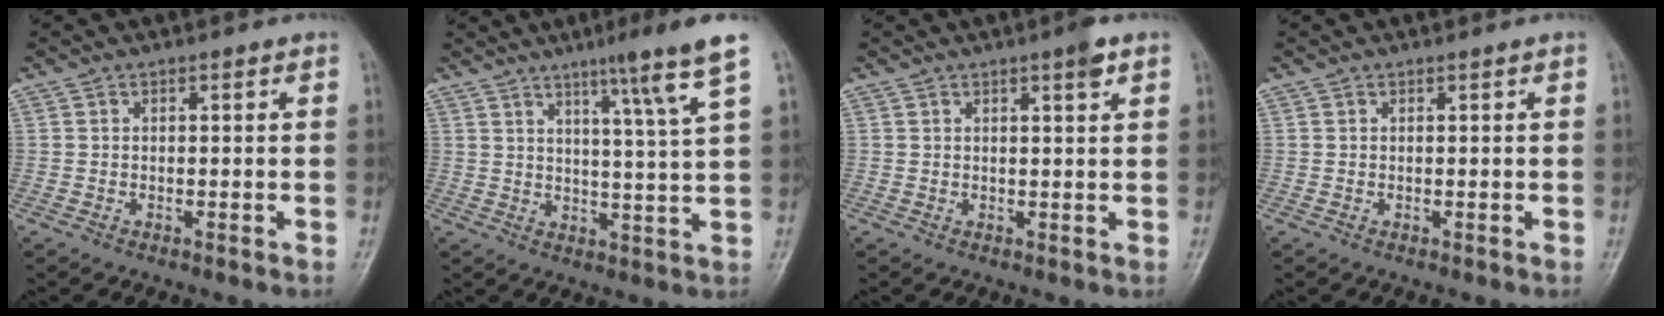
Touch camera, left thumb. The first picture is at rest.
{"total": 10.1, "force": [6.2, -0.4, 7.9], "torque": [-0.111, -0.033, 0.087]}
{"total": 2.6, "force": [1.5, 0.2, 2.1], "torque": [-0.032, -0.006, 0.022]}
{"total": 0.0}